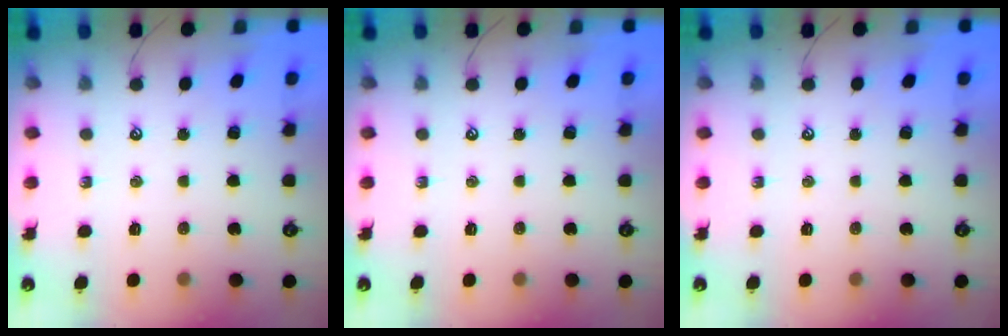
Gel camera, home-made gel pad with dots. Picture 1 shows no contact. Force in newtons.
{"total": 0.0}
{"total": 0.0}